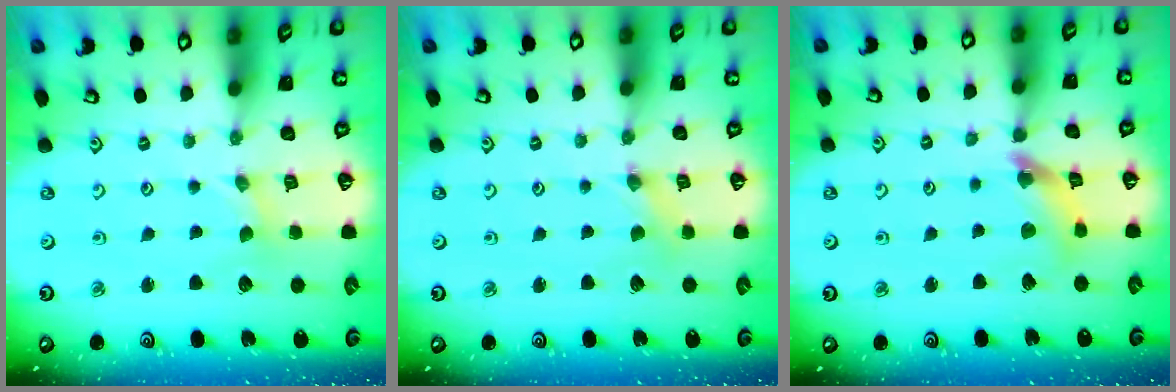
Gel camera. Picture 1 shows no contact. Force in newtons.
{"total": 0.0}
{"total": 8.7, "press": 8.6, "slide": 1.0}